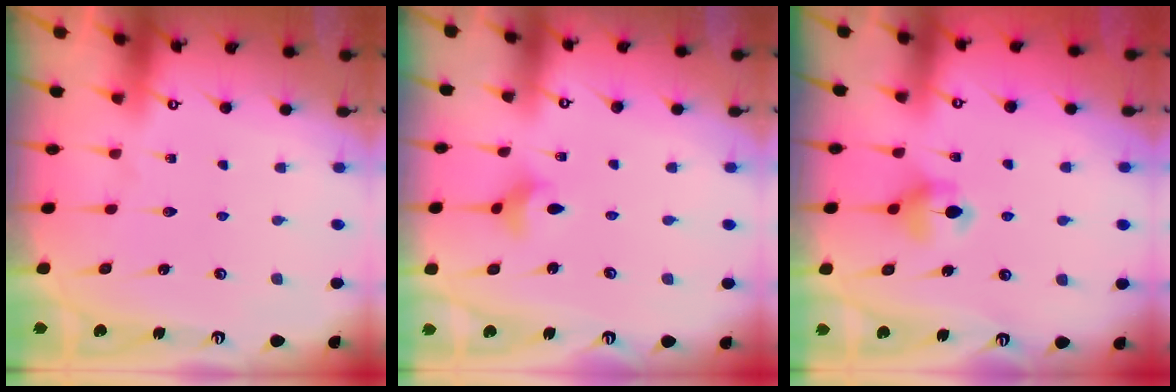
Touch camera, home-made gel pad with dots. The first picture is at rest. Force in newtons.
{"total": 3.9, "press": 3.9, "slide": 0.3}
{"total": 5.7, "press": 5.7, "slide": 0.8}